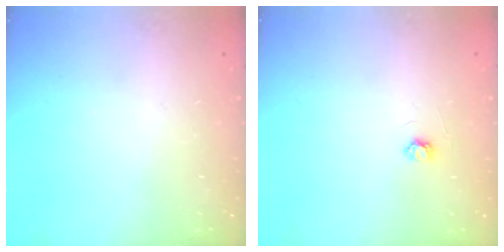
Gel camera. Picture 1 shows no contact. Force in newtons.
{"total": 2.6, "press": 2.6, "slide": 0.3}